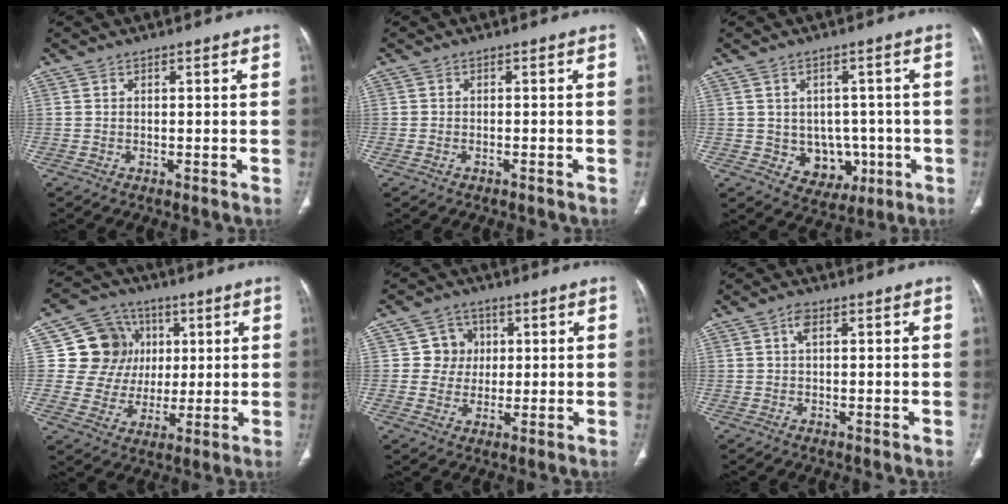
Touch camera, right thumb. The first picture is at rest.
{"total": 1.0, "force": [-0.6, 0.5, 0.7], "torque": [-0.022, 0.010, -0.006]}
{"total": 8.2, "force": [-1.4, 6.9, 4.2], "torque": [-0.018, 0.011, 0.001]}
{"total": 13.1, "force": [3.2, 12.1, 4.1], "torque": [-0.023, 0.004, 0.060]}
{"total": 5.9, "force": [1.0, 5.7, 1.0], "torque": [0.025, 0.008, 0.011]}
{"total": 1.8, "force": [0.4, 0.9, 1.5], "torque": [-0.029, 0.005, 0.004]}